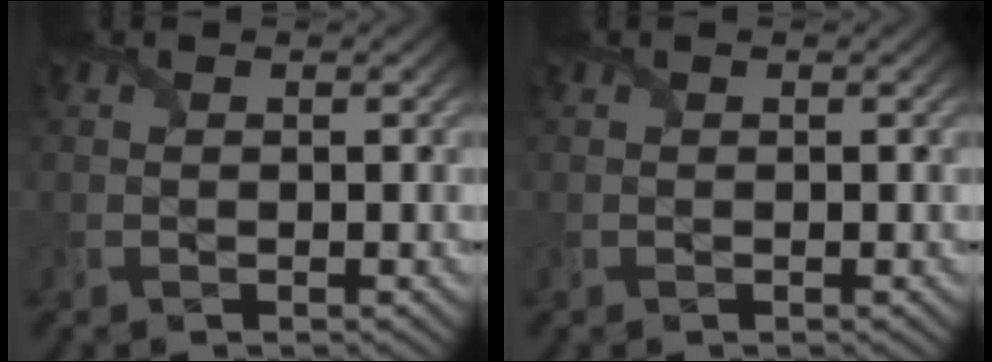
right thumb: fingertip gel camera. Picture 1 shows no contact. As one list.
[{"total": 0.0}]